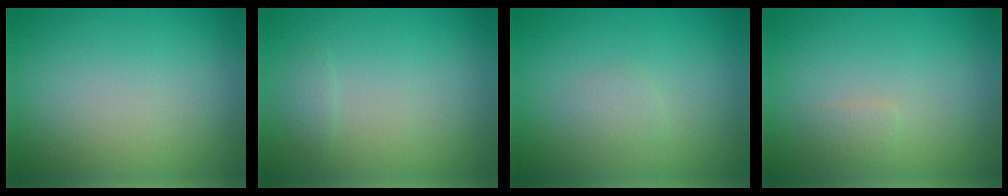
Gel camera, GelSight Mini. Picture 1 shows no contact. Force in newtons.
{"total": 0.6, "press": 0.6, "slide": 0.0}
{"total": 0.9, "press": 0.9, "slide": 0.1}
{"total": 0.8, "press": 0.8, "slide": 0.1}